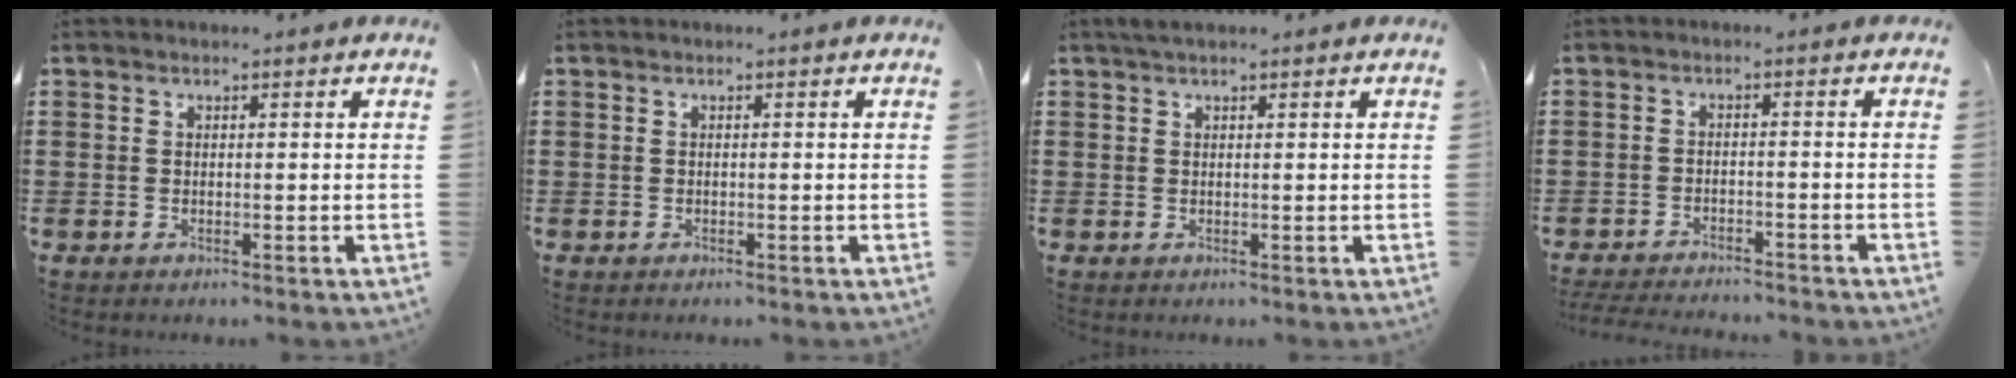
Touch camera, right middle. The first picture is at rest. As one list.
[{"total": 0.0}, {"total": 1.1, "force": [0.8, 0.4, 0.6], "torque": [-0.014, 0.004, 0.013]}, {"total": 3.2, "force": [-3.1, 0.2, 0.4], "torque": [-0.015, -0.002, -0.068]}]